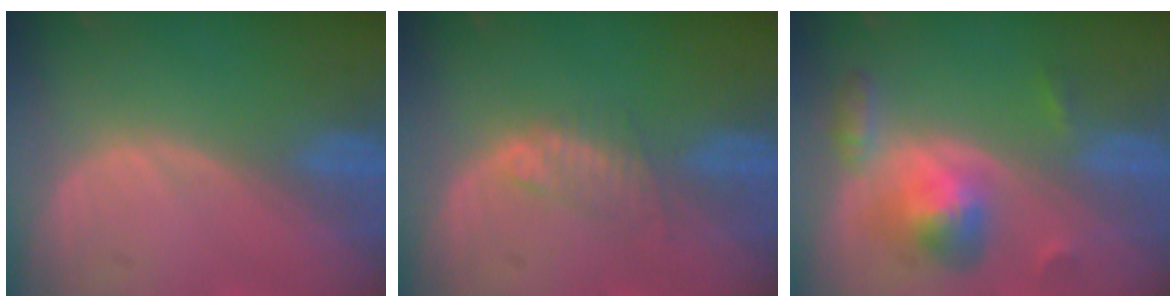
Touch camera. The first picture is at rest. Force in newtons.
{"total": 2.5, "press": 2.4, "slide": 0.3}
{"total": 6.0, "press": 6.0, "slide": 0.2}